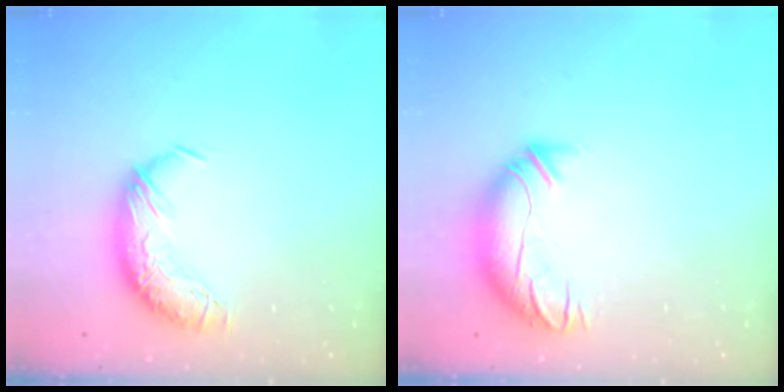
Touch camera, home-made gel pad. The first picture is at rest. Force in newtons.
{"total": 3.4, "press": 2.1, "slide": 2.6}